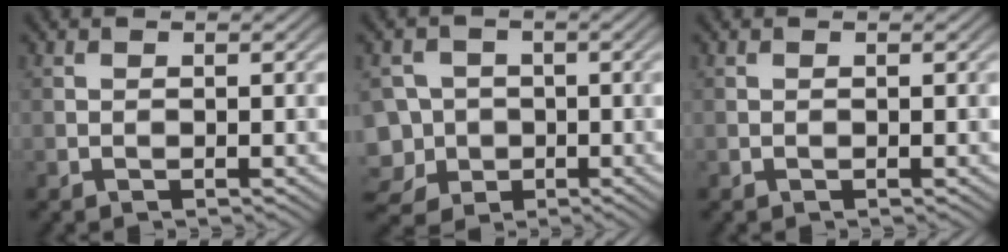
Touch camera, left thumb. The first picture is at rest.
{"total": 7.2, "force": [-2.4, 6.3, 2.4], "torque": [-0.071, -0.013, -0.064]}
{"total": 0.0}